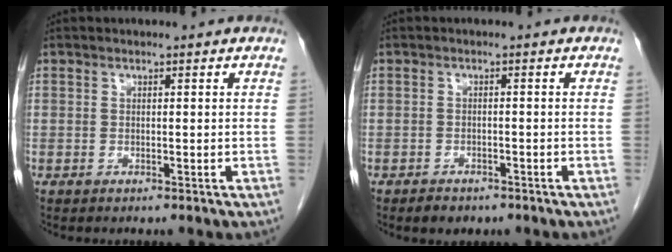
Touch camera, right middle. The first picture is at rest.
{"total": 2.5, "force": [-1.8, 1.5, 0.9], "torque": [-0.018, 0.000, -0.018]}